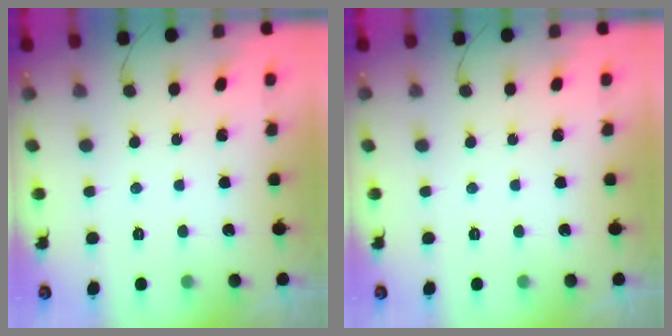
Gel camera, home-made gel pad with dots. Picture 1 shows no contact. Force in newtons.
{"total": 0.0}